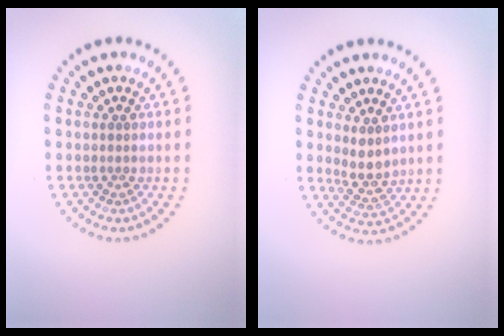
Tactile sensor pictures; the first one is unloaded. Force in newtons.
{"total": 2.4, "press": 2.0, "slide": 1.2}